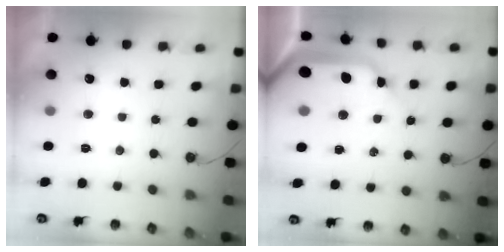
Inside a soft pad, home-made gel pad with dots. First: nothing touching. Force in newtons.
{"total": 17.2, "press": 17.0, "slide": 2.7}